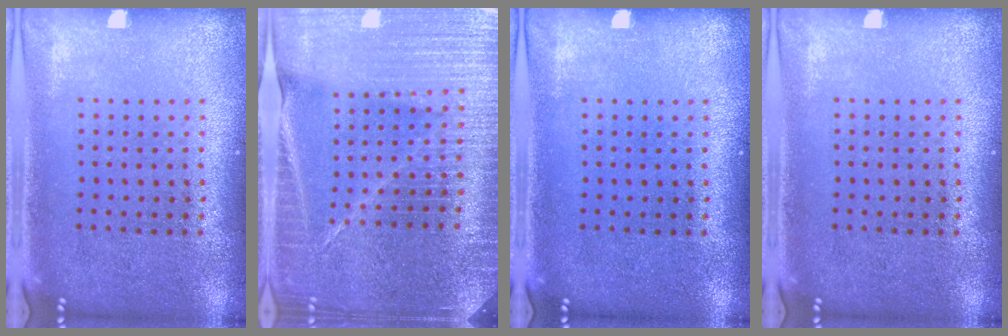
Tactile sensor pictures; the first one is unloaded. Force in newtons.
{"total": 4.6, "press": 4.2, "slide": 1.8}
{"total": 0.0}
{"total": 0.0}